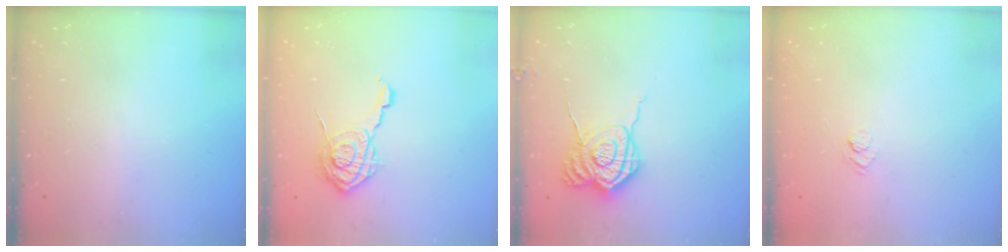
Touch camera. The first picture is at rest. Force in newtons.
{"total": 12.1, "press": 12.1, "slide": 0.7}
{"total": 10.8, "press": 10.8, "slide": 0.9}
{"total": 3.6, "press": 3.4, "slide": 1.3}